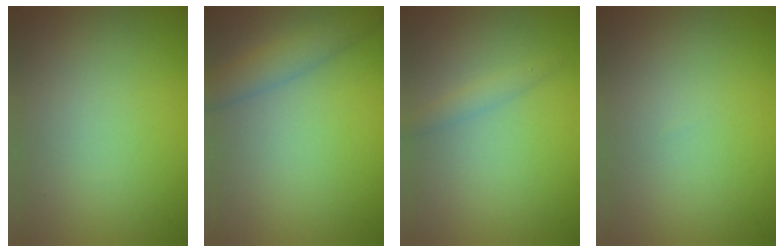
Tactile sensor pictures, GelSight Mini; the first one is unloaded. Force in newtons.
{"total": 3.0, "press": 3.0, "slide": 0.1}
{"total": 1.2, "press": 1.2, "slide": 0.1}
{"total": 0.0}